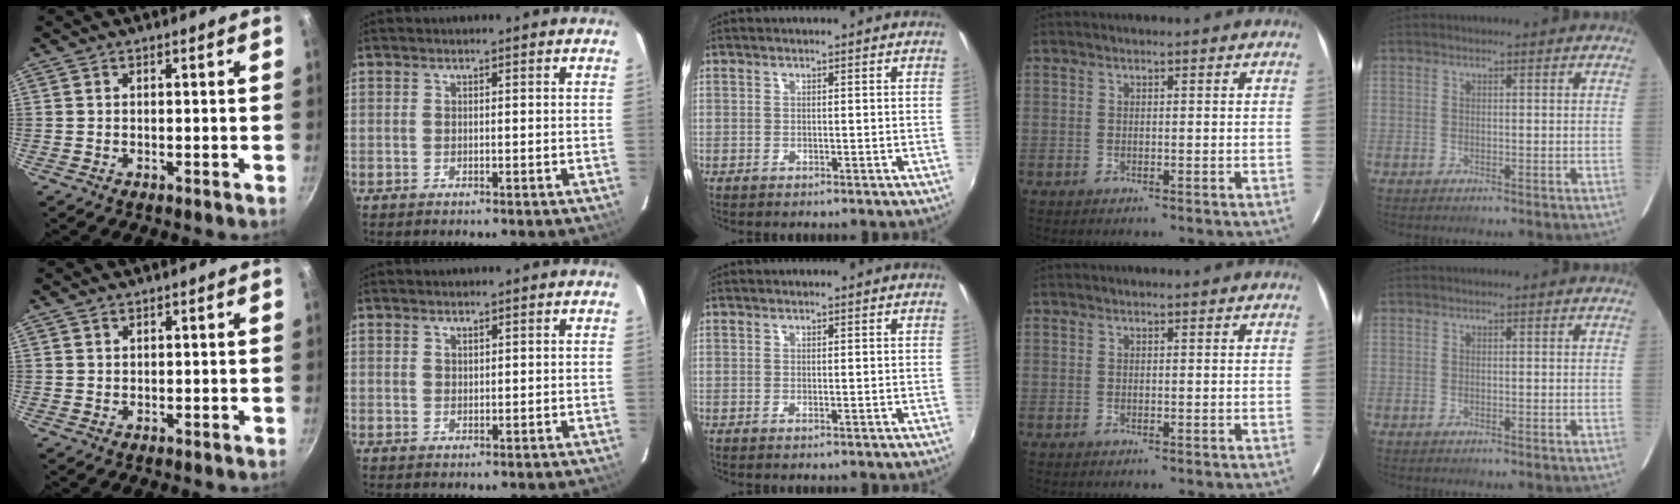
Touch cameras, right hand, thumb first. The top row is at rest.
{"thumb": {"total": 0.9, "force": [0.6, 0.6, 0.2], "torque": [-0.002, -0.001, 0.011]}, "index": {"total": 0.9, "force": [0.8, 0.2, -0.1], "torque": [0.003, 0.000, 0.015]}}